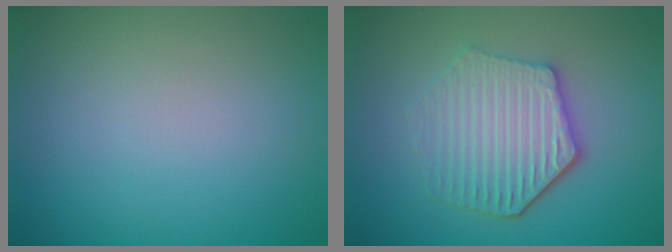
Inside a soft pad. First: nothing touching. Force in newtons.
{"total": 5.0, "press": 4.3, "slide": 2.6}